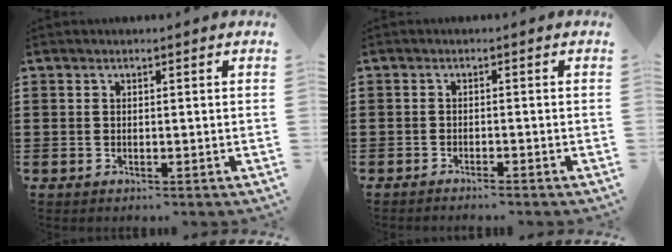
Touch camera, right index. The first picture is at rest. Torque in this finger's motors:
{"motor_torque": [-0.18, 0.36, -0.04, -0.04]}